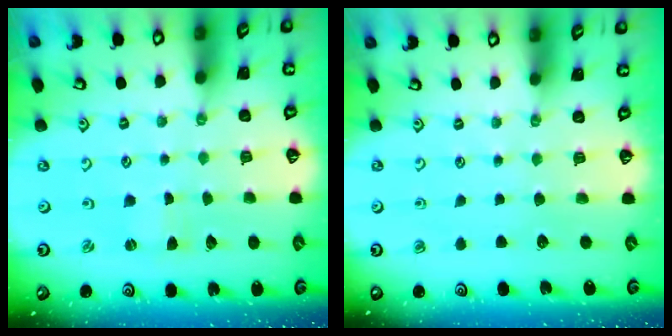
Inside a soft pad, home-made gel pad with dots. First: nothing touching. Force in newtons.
{"total": 0.0}